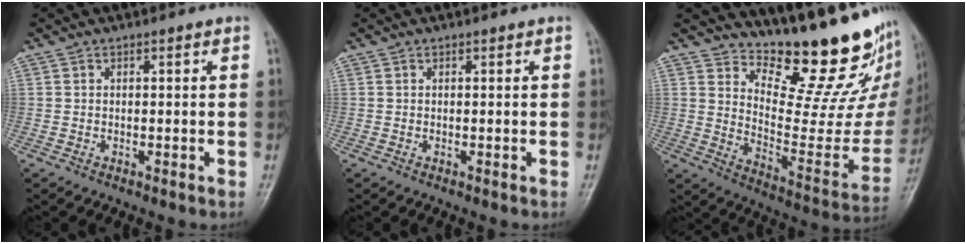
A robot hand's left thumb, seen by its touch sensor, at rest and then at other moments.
{"total": 0.0}
{"total": 20.7, "force": [17.0, 5.8, 10.4], "torque": [-0.098, -0.153, 0.243]}